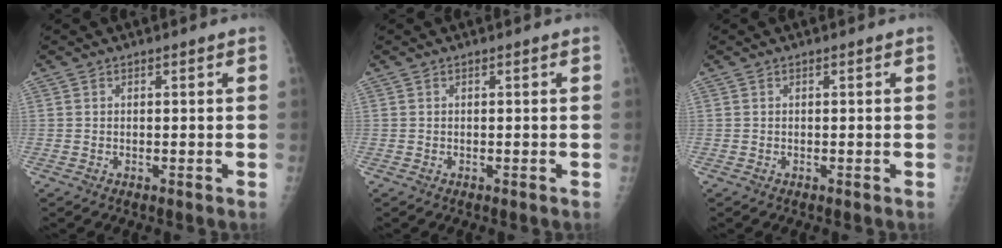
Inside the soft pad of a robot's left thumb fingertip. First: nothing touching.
{"total": 0.0}
{"total": 0.0}